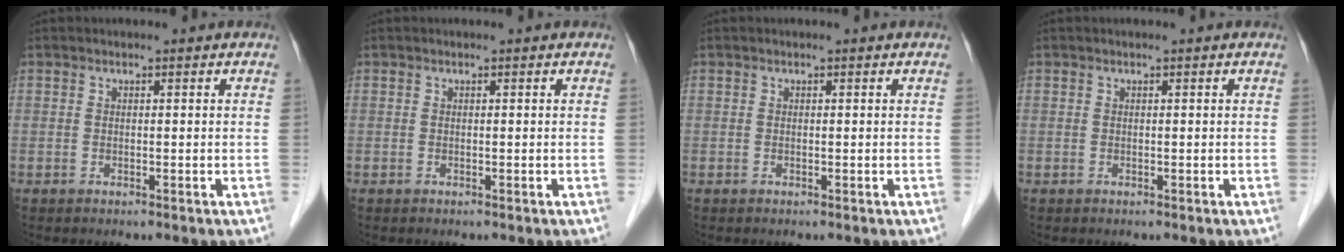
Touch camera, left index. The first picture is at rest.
{"total": 0.0}
{"total": 0.0}
{"total": 0.0}